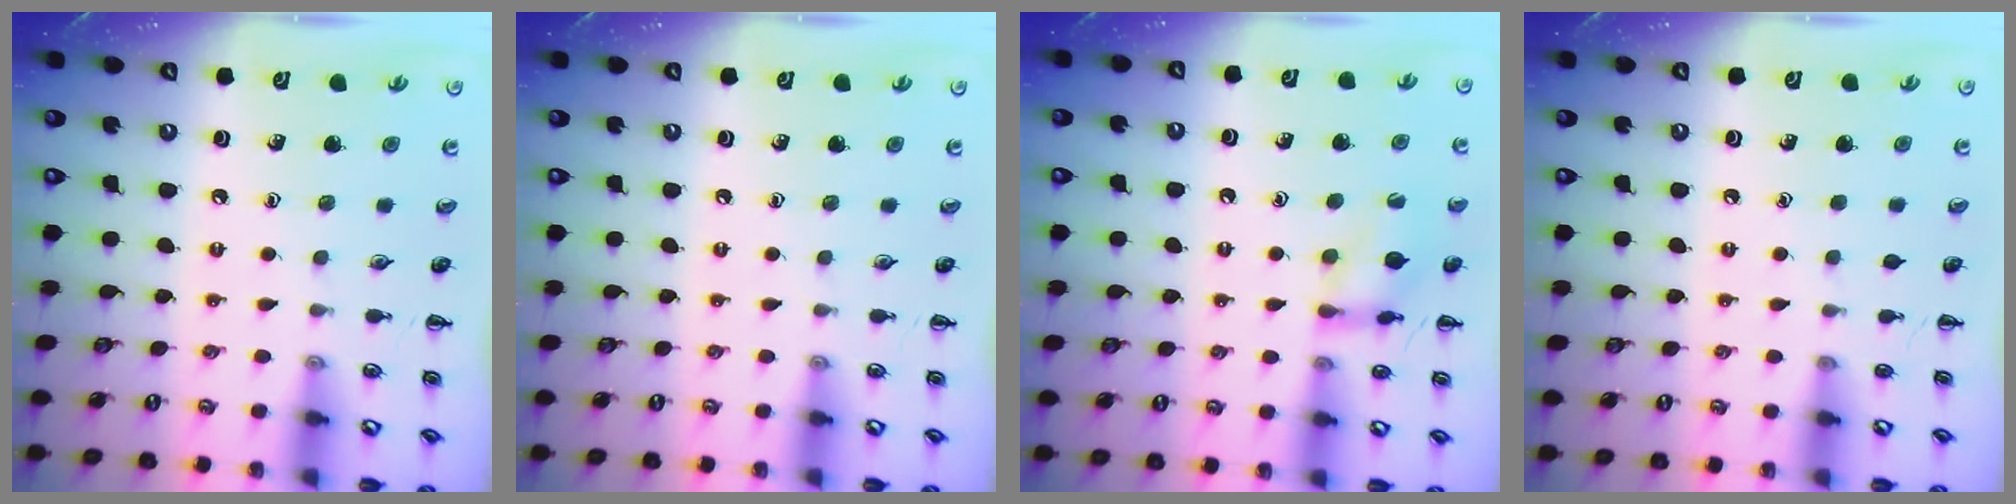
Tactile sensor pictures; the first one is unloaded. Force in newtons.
{"total": 0.0}
{"total": 12.1, "press": 12.0, "slide": 1.8}
{"total": 0.0}